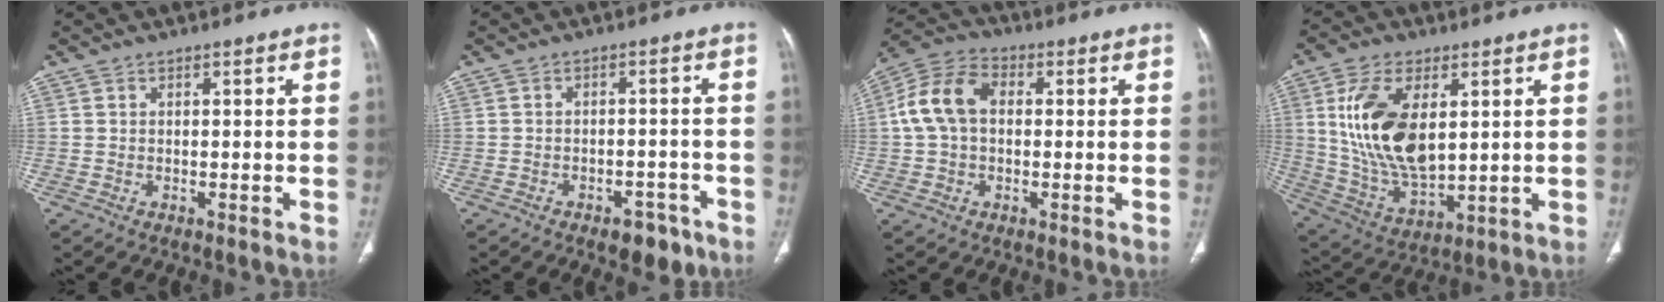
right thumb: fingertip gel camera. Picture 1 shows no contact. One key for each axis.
{"total": 5.6, "fx": -3.6, "fy": 3.0, "fz": 3.1, "tx": -0.024, "ty": 0.023, "tz": -0.045}
{"total": 10.4, "fx": 0.9, "fy": 7.2, "fz": 7.4, "tx": -0.149, "ty": 0.032, "tz": 0.009}
{"total": 17.4, "fx": 4.0, "fy": 9.2, "fz": 14.3, "tx": -0.268, "ty": -0.018, "tz": 0.088}